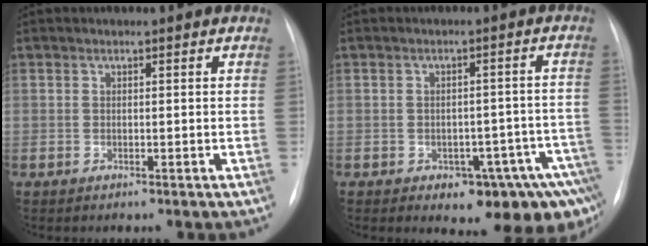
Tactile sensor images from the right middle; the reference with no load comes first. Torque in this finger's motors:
{"motor_torque": [1.28, -0.85, 0.35, 0.07]}